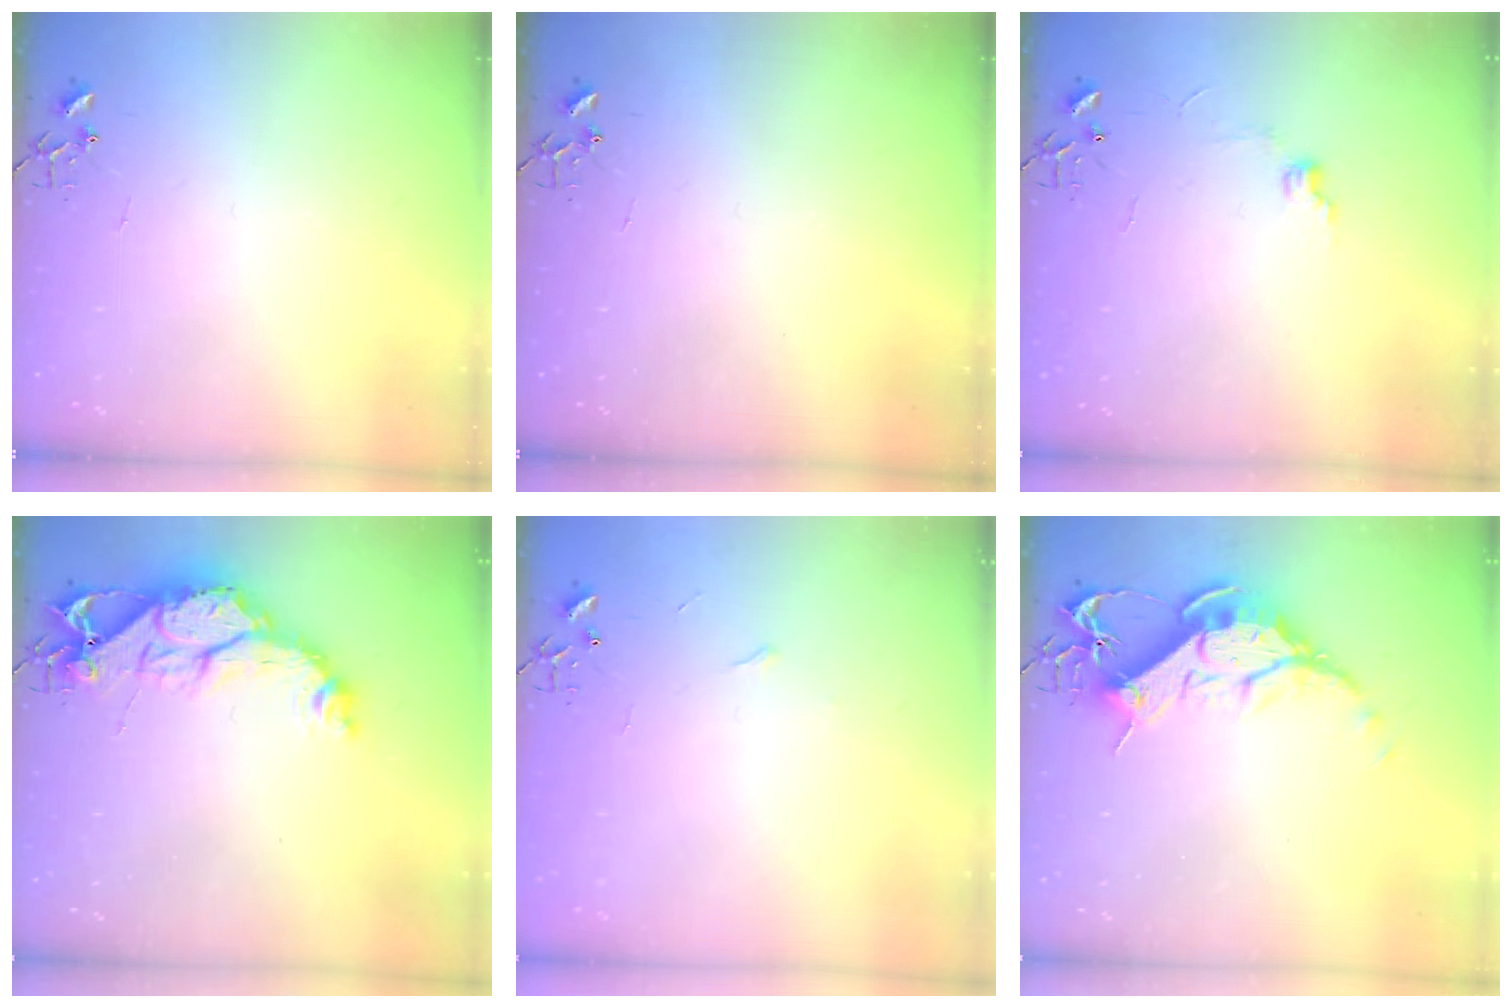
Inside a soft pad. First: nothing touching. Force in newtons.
{"total": 0.0}
{"total": 4.1, "press": 4.0, "slide": 0.7}
{"total": 14.0, "press": 13.9, "slide": 1.3}
{"total": 3.2, "press": 3.1, "slide": 0.5}
{"total": 15.4, "press": 15.3, "slide": 1.4}